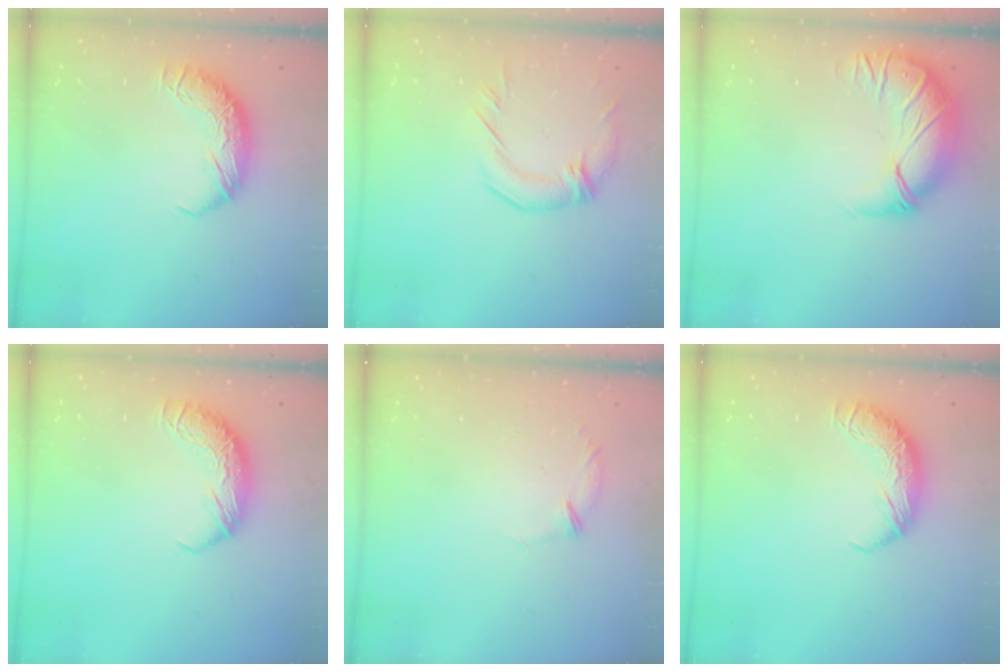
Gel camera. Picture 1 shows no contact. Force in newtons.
{"total": 2.0, "press": 1.0, "slide": 1.7}
{"total": 2.8, "press": 0.1, "slide": 2.8}
{"total": 0.0}
{"total": 6.2, "press": 6.0, "slide": 1.5}
{"total": 0.0}